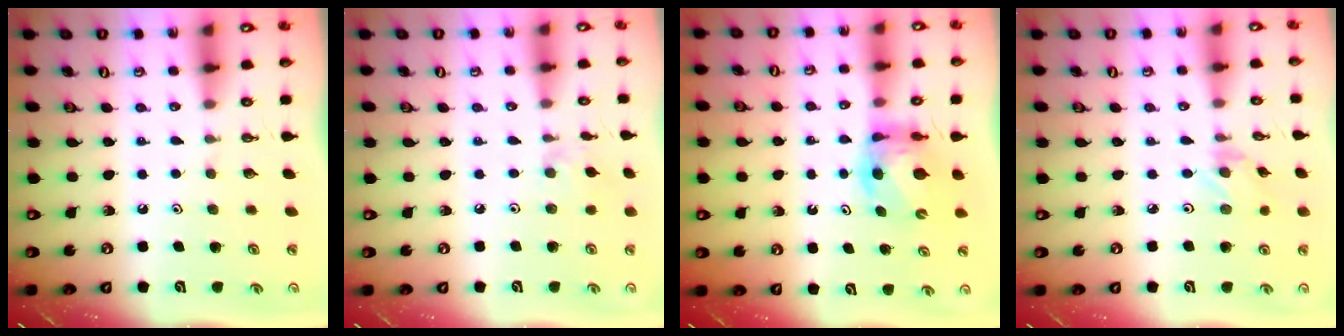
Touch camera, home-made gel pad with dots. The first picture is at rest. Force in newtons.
{"total": 2.6, "press": 2.6, "slide": 0.5}
{"total": 5.6, "press": 5.6, "slide": 0.5}
{"total": 0.8, "press": 0.8, "slide": 0.1}